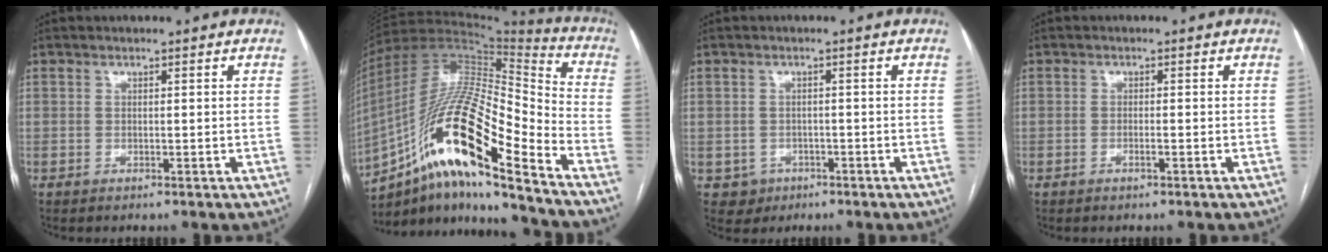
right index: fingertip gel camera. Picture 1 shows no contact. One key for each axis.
{"total": 22.3, "fx": -11.9, "fy": 3.4, "fz": 18.6, "tx": -0.358, "ty": 0.003, "tz": -0.211}
{"total": 3.0, "fx": -1.2, "fy": 2.7, "fz": 0.2, "tx": 0.005, "ty": 0.010, "tz": -0.014}
{"total": 1.0, "fx": -0.5, "fy": 0.1, "fz": 0.9, "tx": -0.020, "ty": 0.000, "tz": -0.009}